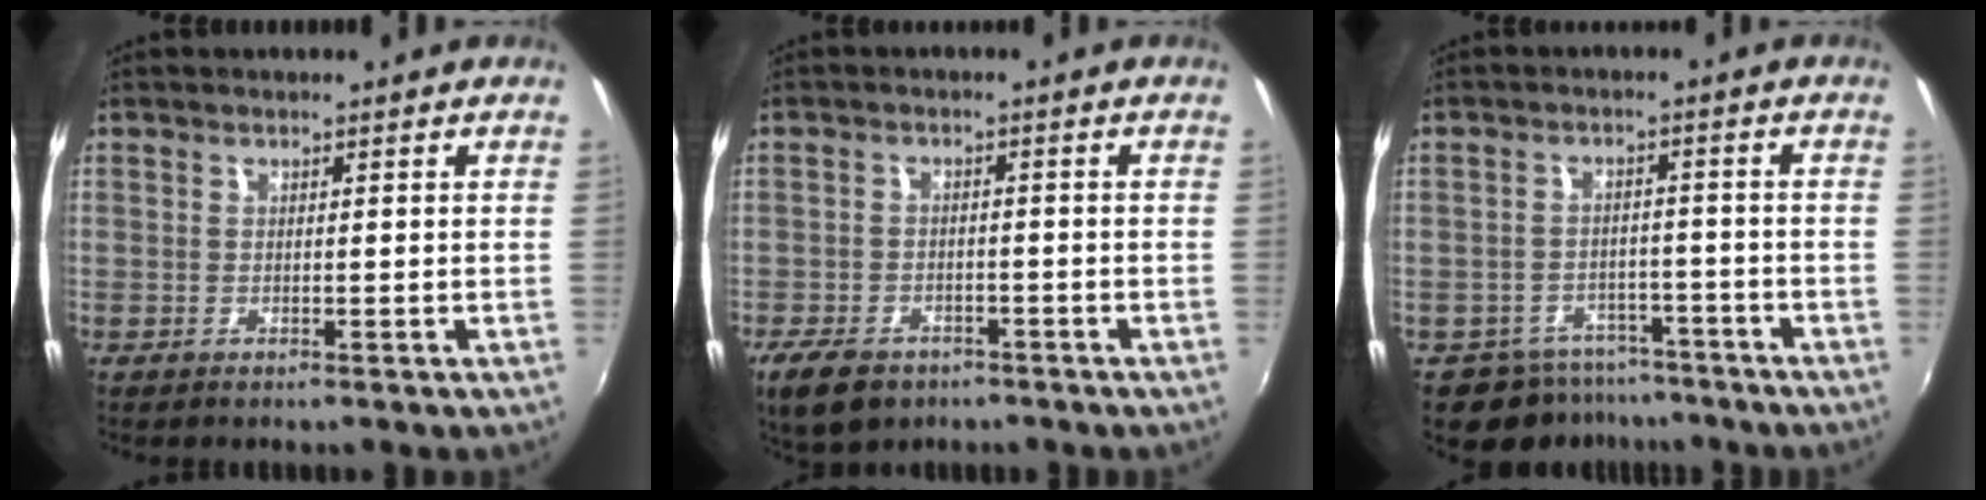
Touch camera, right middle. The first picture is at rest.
{"total": 8.3, "force": [-5.6, 4.7, 4.0], "torque": [-0.102, -0.012, -0.094]}
{"total": 7.8, "force": [-6.2, 4.6, 1.4], "torque": [-0.035, 0.011, -0.084]}